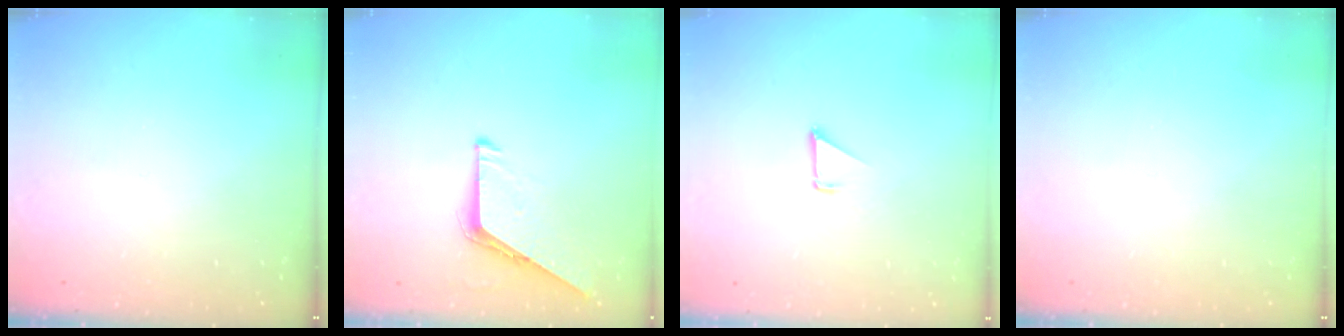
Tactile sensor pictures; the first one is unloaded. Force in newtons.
{"total": 6.5, "press": 6.4, "slide": 0.5}
{"total": 1.1, "press": 1.1, "slide": 0.1}
{"total": 0.0}